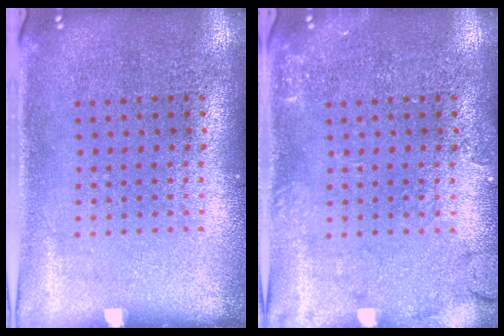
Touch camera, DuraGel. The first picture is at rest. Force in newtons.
{"total": 2.0, "press": 2.0, "slide": 0.4}